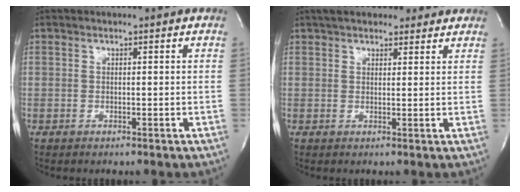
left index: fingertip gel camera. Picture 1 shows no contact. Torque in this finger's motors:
{"motor_torque": [0.97, -0.82, 0.19, 0.10]}